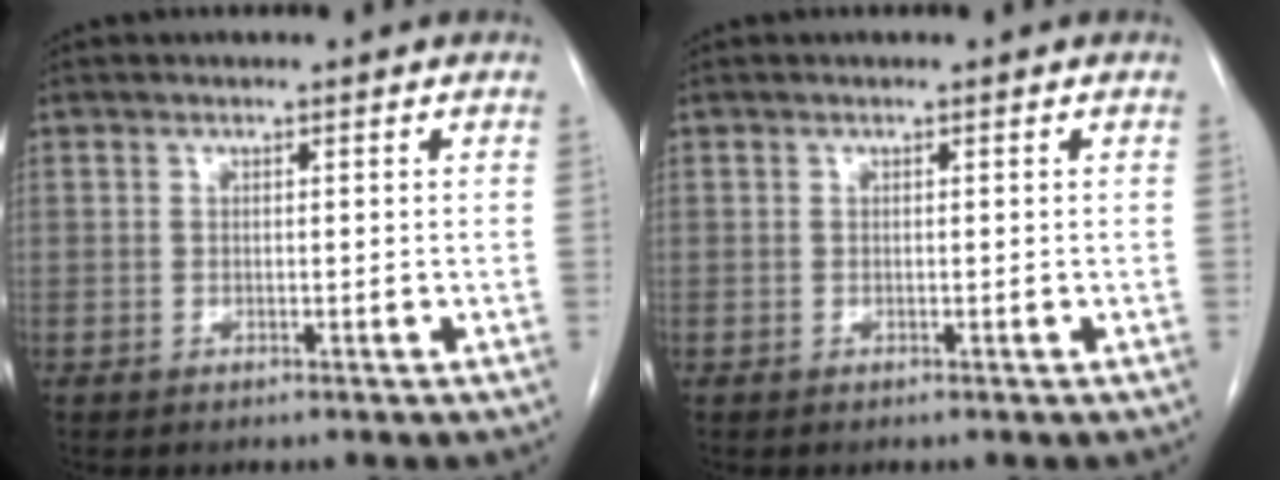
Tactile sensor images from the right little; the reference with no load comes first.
{"total": 0.0}